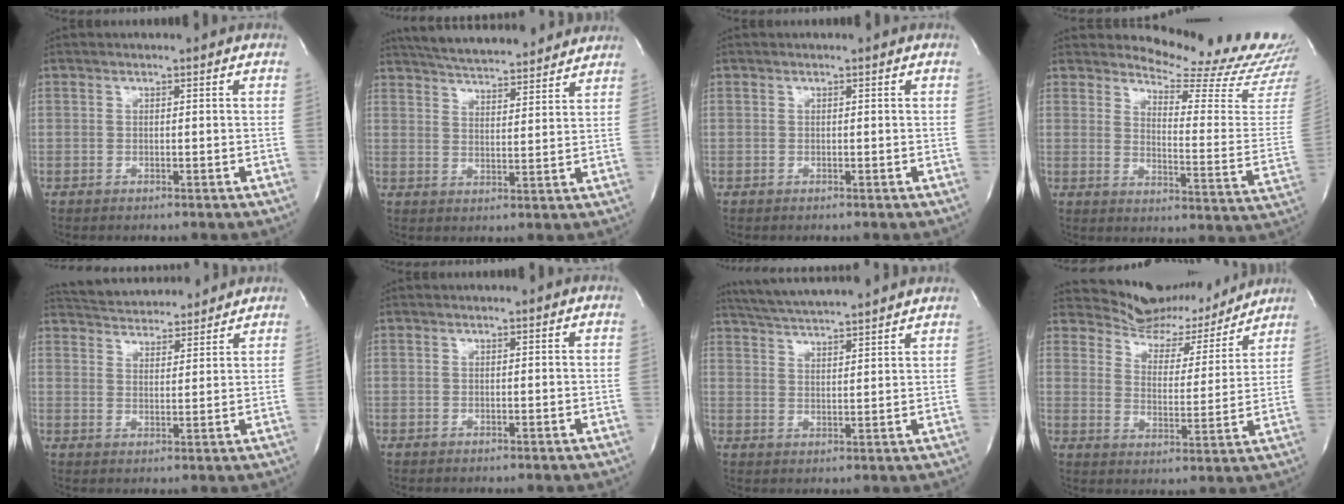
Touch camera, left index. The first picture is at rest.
{"total": 17.5, "force": [16.1, 2.9, 6.2], "torque": [-0.104, 0.020, 0.228]}
{"total": 0.0}
{"total": 16.8, "force": [16.3, 0.2, 4.0], "torque": [-0.059, -0.138, 0.184]}
{"total": 13.7, "force": [12.9, 2.7, 3.6], "torque": [-0.060, 0.021, 0.191]}
{"total": 0.0}
{"total": 15.0, "force": [13.7, 0.6, 6.0], "torque": [-0.113, 0.024, 0.202]}
{"total": 13.1, "force": [12.5, 3.7, 1.1], "torque": [-0.007, -0.021, 0.173]}